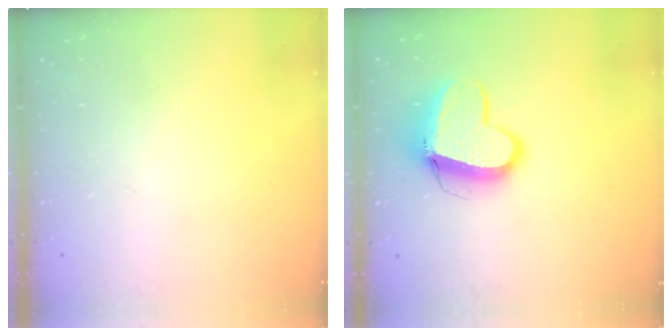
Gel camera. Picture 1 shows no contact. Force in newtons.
{"total": 11.7, "press": 11.6, "slide": 1.3}